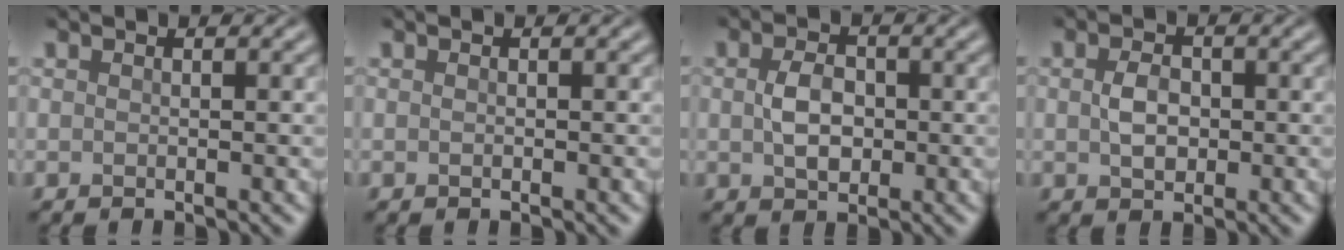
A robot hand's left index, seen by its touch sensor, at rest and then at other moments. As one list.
[{"total": 0.0}, {"total": 3.4, "force": [0.0, 2.3, 2.5], "torque": [-0.052, -0.001, -0.001]}, {"total": 2.7, "force": [0.0, 1.9, 1.9], "torque": [-0.040, 0.000, 0.000]}]